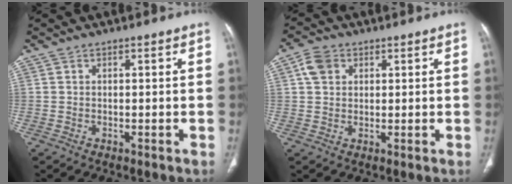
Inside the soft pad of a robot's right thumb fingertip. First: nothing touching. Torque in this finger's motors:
{"motor_torque": [-0.08, 0.21, 0.19, -0.21, 0.01]}